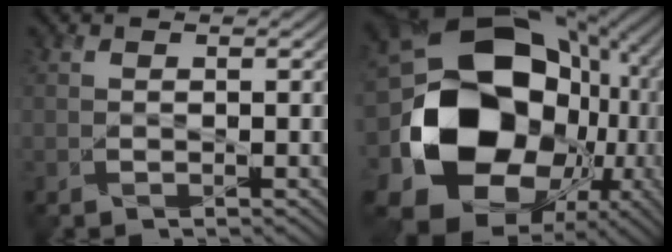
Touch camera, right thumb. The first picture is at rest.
{"total": 21.7, "force": [-2.6, 17.0, 13.2], "torque": [-0.295, -0.036, -0.027]}